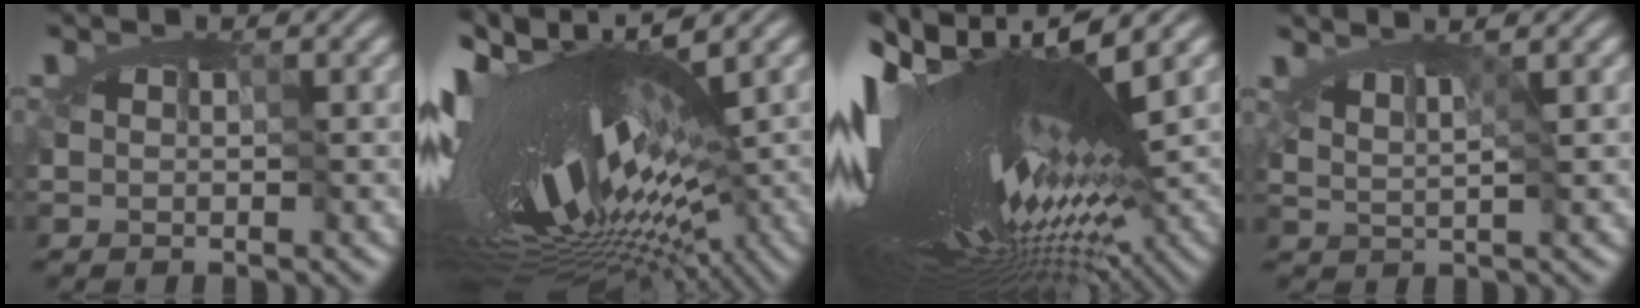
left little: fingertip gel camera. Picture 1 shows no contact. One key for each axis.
{"total": 17.2, "fx": -1.9, "fy": 5.9, "fz": 16.1, "tx": -0.284, "ty": -0.010, "tz": -0.033}
{"total": 18.2, "fx": 0.0, "fy": 5.1, "fz": 17.5, "tx": -0.318, "ty": -0.025, "tz": 0.008}
{"total": 1.5, "fx": 0.9, "fy": 0.0, "fz": 1.2, "tx": -0.022, "ty": -0.002, "tz": 0.014}